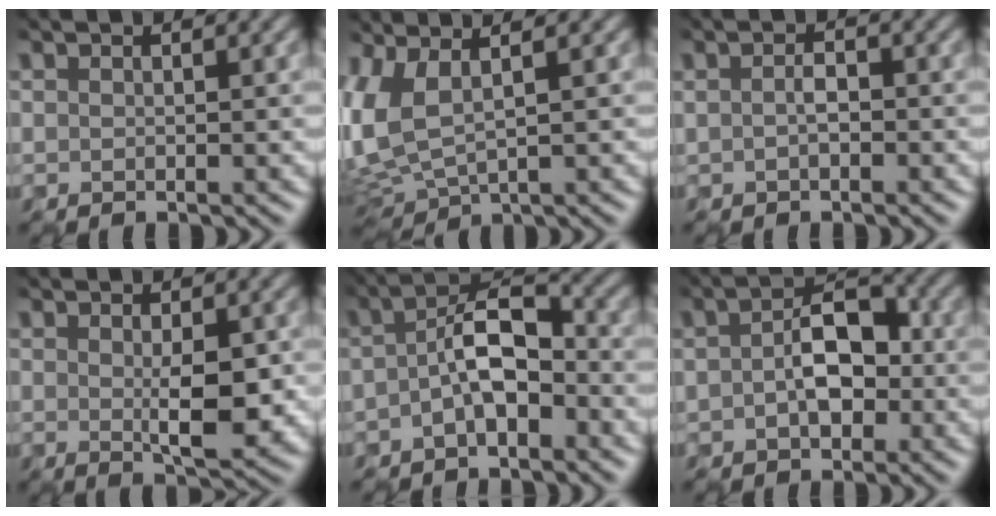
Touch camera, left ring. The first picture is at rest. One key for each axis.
{"total": 5.7, "fx": 1.2, "fy": 2.7, "fz": 4.9, "tx": -0.134, "ty": 0.008, "tz": 0.023}
{"total": 0.9, "fx": -0.3, "fy": 0.4, "fz": 0.8, "tx": -0.019, "ty": 0.006, "tz": -0.009}
{"total": 3.5, "fx": -0.2, "fy": 1.1, "fz": 3.3, "tx": -0.058, "ty": -0.002, "tz": 0.002}
{"total": 4.9, "fx": -1.1, "fy": 2.4, "fz": 4.2, "tx": -0.074, "ty": 0.014, "tz": -0.029}
{"total": 4.9, "fx": -0.2, "fy": 3.1, "fz": 3.8, "tx": -0.060, "ty": 0.010, "tz": -0.010}